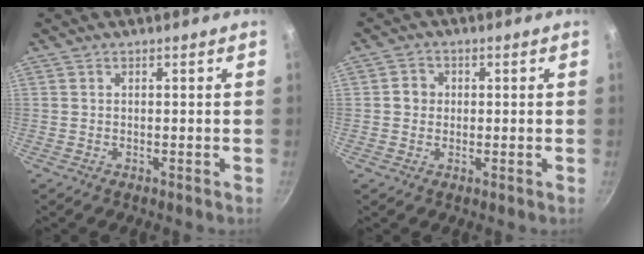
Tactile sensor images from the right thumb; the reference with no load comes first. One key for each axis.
{"total": 3.1, "fx": 0.2, "fy": 2.9, "fz": 1.1, "tx": -0.002, "ty": 0.006, "tz": -0.001}